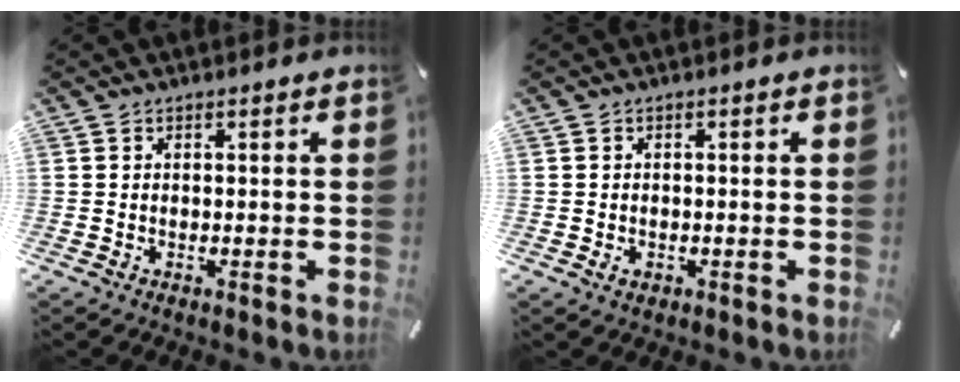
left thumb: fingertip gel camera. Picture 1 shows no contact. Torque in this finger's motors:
{"motor_torque": [-0.18, 0.15, -0.03, -0.03, 0.00]}